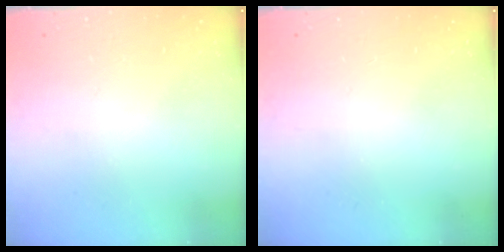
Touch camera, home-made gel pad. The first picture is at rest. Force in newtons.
{"total": 0.0}